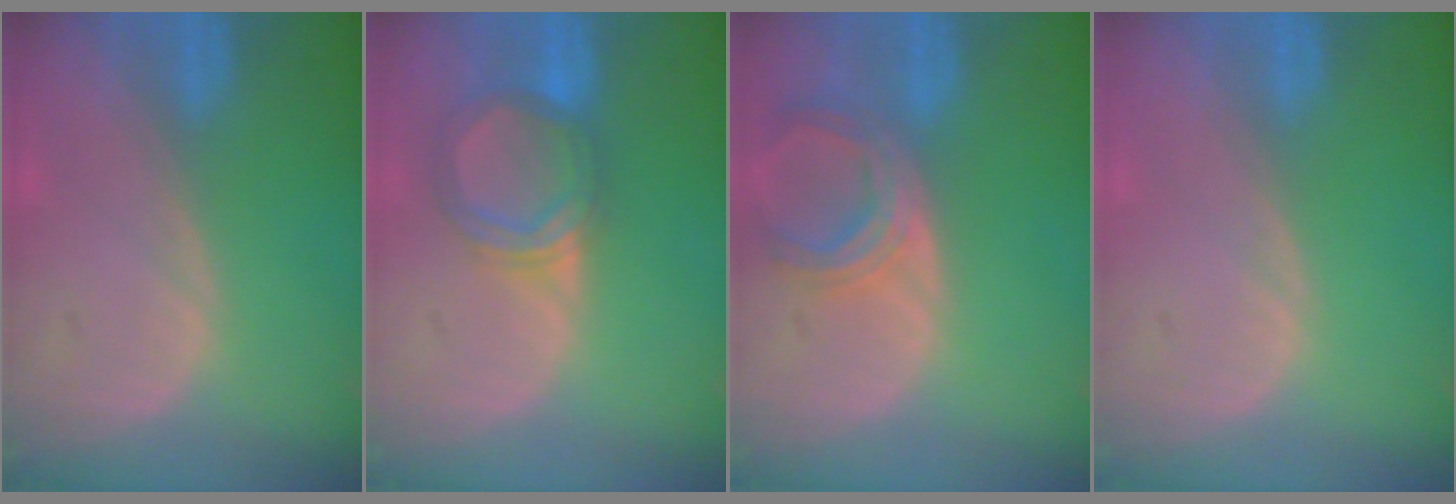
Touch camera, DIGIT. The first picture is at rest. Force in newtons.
{"total": 5.5, "press": 5.4, "slide": 1.4}
{"total": 5.8, "press": 5.8, "slide": 0.9}
{"total": 0.0}